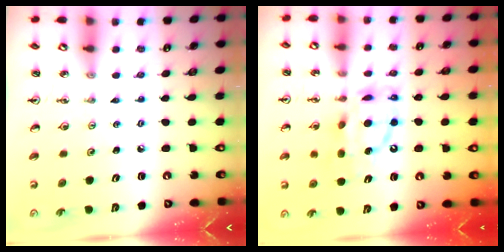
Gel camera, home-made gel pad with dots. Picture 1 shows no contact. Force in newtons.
{"total": 11.9, "press": 11.8, "slide": 1.0}